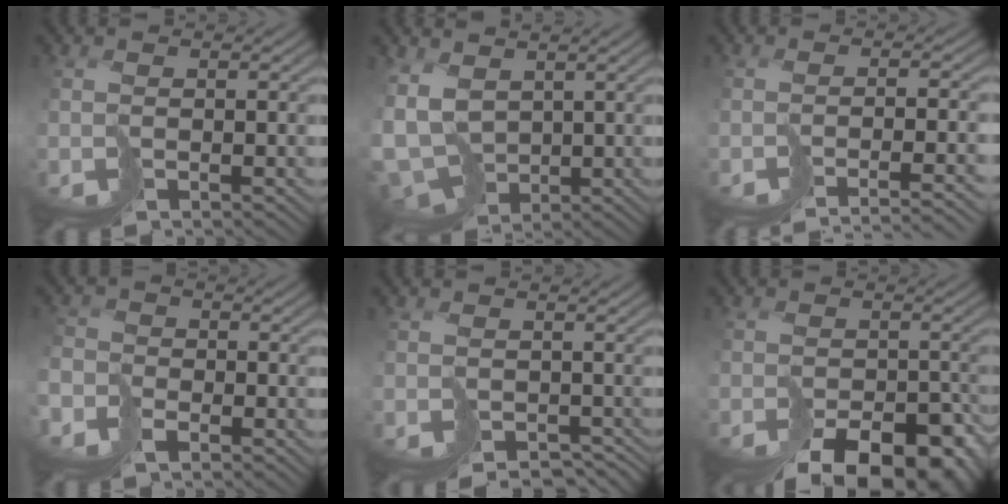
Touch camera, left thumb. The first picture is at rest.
{"total": 8.6, "force": [-0.3, 6.4, 5.8], "torque": [-0.156, -0.036, 0.004]}
{"total": 5.1, "force": [-4.5, -0.3, 2.3], "torque": [-0.027, -0.007, -0.061]}
{"total": 3.5, "force": [-2.7, 2.0, 1.0], "torque": [-0.019, -0.006, -0.057]}
{"total": 2.5, "force": [-1.7, 1.6, 0.7], "torque": [-0.003, -0.011, -0.016]}
{"total": 12.5, "force": [-9.5, 6.2, 5.1], "torque": [-0.058, -0.032, -0.097]}